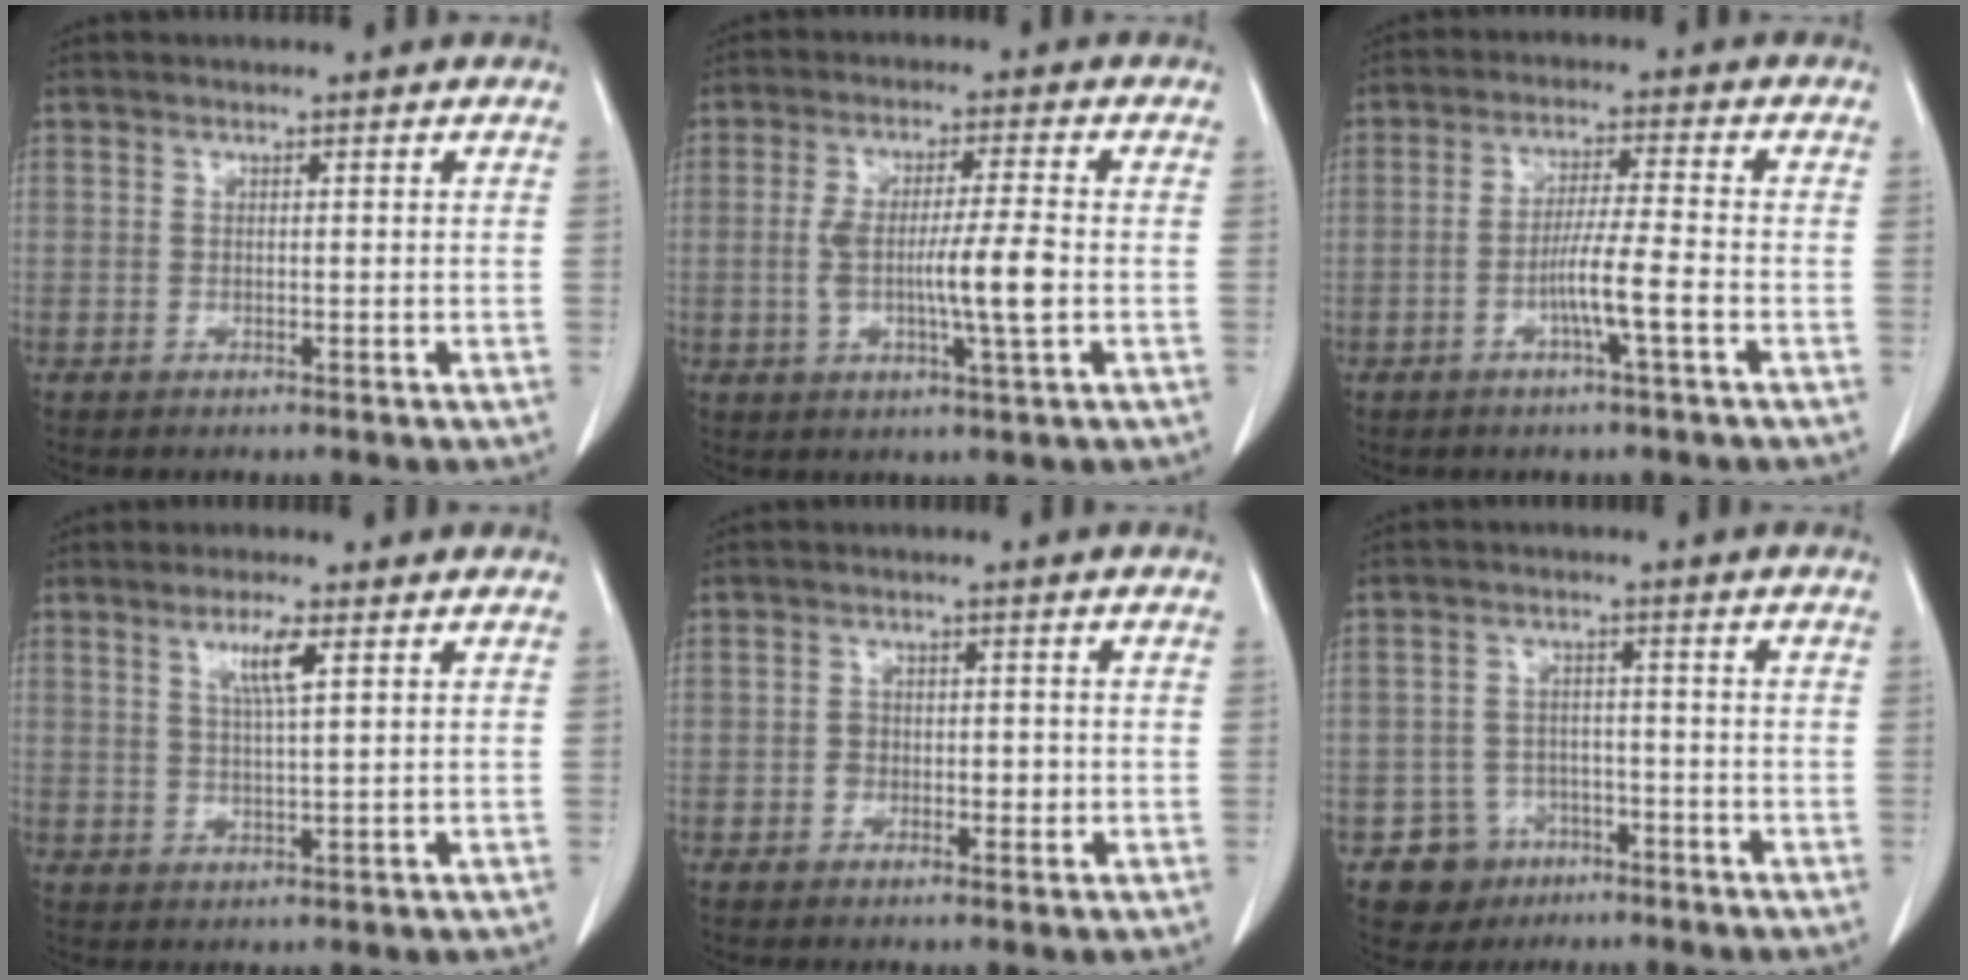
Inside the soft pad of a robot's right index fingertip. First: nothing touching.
{"total": 8.4, "force": [-1.2, 0.1, 8.3], "torque": [-0.155, -0.001, -0.021]}
{"total": 6.1, "force": [-2.2, -0.6, 5.6], "torque": [-0.106, -0.002, -0.043]}
{"total": 4.6, "force": [2.0, 0.1, 4.1], "torque": [-0.077, -0.001, 0.037]}
{"total": 2.9, "force": [-0.6, 2.1, 1.9], "torque": [-0.024, 0.008, -0.008]}
{"total": 5.8, "force": [-3.0, 4.9, 0.3], "torque": [0.002, 0.014, -0.044]}